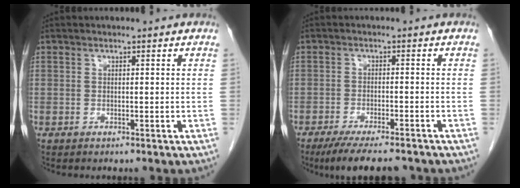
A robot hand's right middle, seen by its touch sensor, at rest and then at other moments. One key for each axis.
{"total": 9.8, "fx": -8.1, "fy": 1.8, "fz": 5.1, "tx": -0.078, "ty": -0.015, "tz": -0.124}